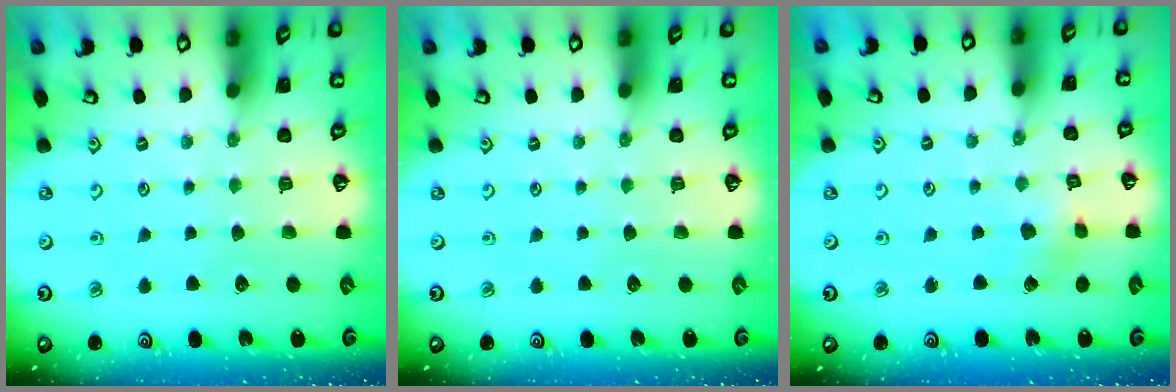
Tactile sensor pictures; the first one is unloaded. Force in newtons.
{"total": 0.0}
{"total": 3.6, "press": 3.6, "slide": 0.2}